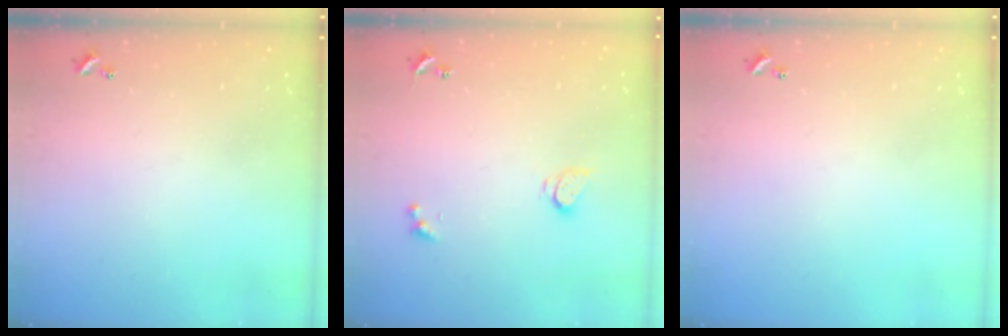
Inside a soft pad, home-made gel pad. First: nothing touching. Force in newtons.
{"total": 2.6, "press": 2.6, "slide": 0.2}
{"total": 0.0}